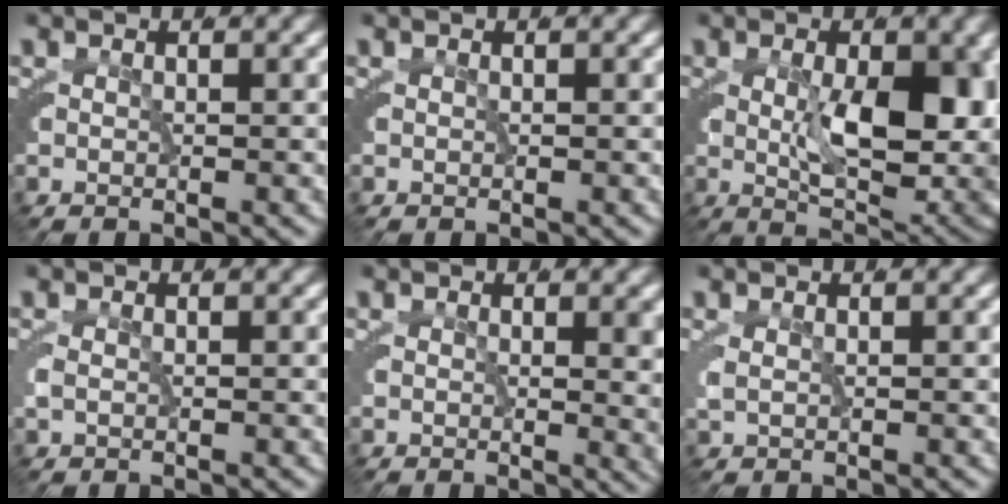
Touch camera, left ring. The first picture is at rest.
{"total": 0.0}
{"total": 9.6, "force": [0.5, 3.3, 9.0], "torque": [-0.116, -0.022, 0.020]}
{"total": 0.7, "force": [0.0, -0.6, 0.4], "torque": [-0.012, -0.003, 0.005]}
{"total": 2.9, "force": [0.9, -0.1, 2.7], "torque": [-0.022, -0.001, 0.013]}
{"total": 1.1, "force": [0.5, -0.8, 0.5], "torque": [-0.010, -0.004, 0.017]}